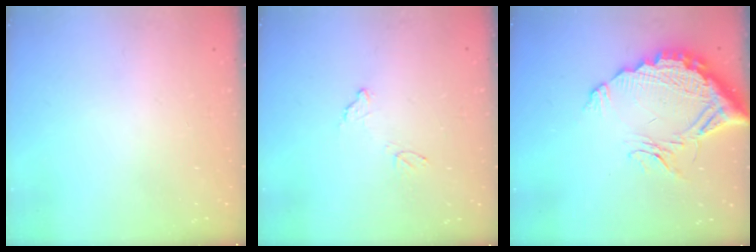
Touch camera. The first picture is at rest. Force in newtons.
{"total": 8.0, "press": 8.0, "slide": 0.4}
{"total": 16.1, "press": 16.0, "slide": 1.5}